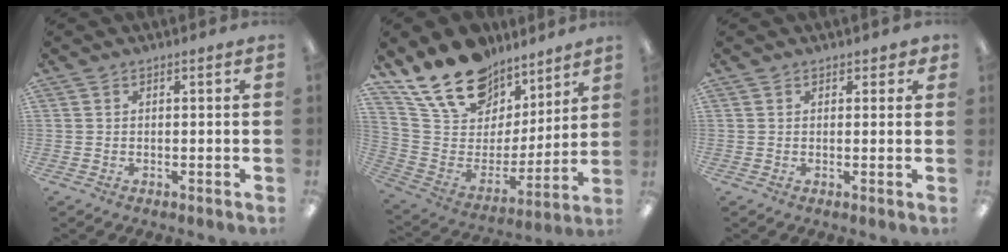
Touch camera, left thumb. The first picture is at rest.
{"total": 18.8, "force": [14.9, 9.7, 6.1], "torque": [-0.131, -0.105, 0.274]}
{"total": 1.5, "force": [1.1, 1.0, 0.5], "torque": [-0.001, 0.001, 0.017]}